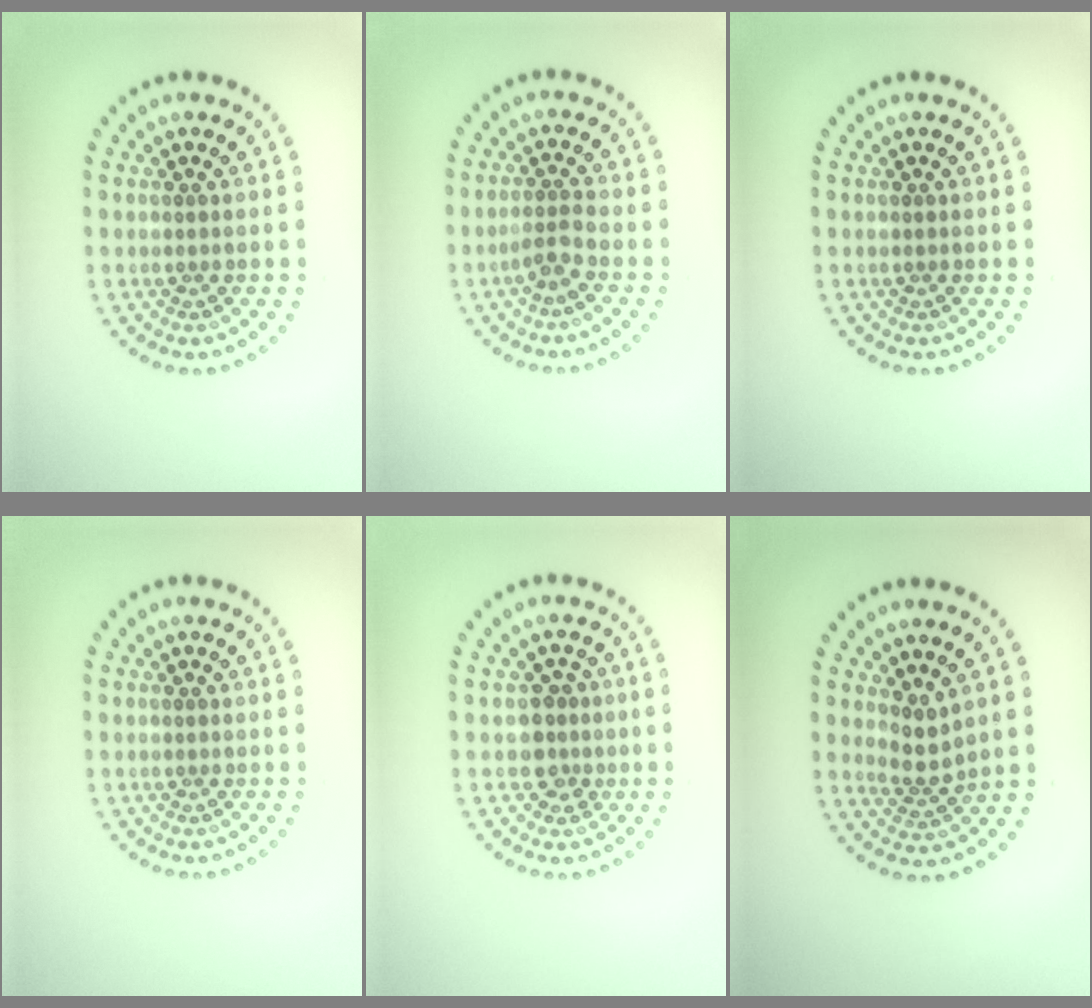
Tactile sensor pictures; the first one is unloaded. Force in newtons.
{"total": 1.8, "press": 1.2, "slide": 1.3}
{"total": 0.0}
{"total": 0.0}
{"total": 2.2, "press": 1.8, "slide": 1.2}
{"total": 2.2, "press": 1.6, "slide": 1.5}